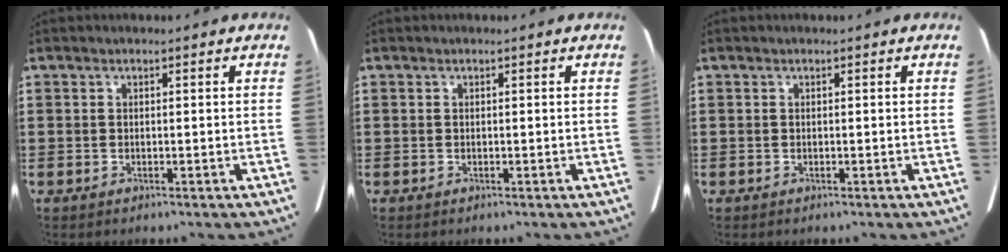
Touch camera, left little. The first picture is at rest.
{"total": 0.0}
{"total": 0.0}